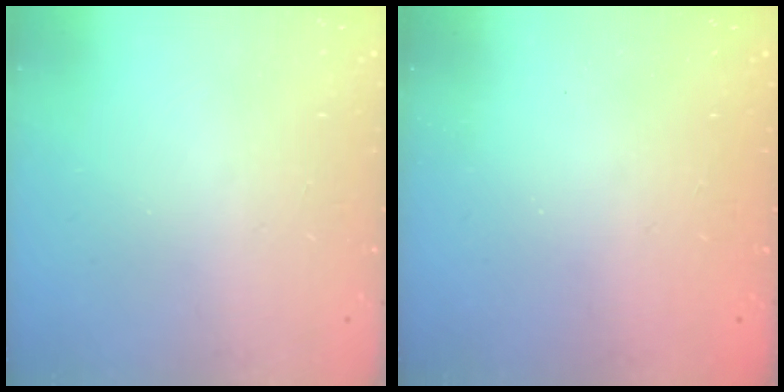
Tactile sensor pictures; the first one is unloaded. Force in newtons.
{"total": 2.3, "press": 2.2, "slide": 0.7}